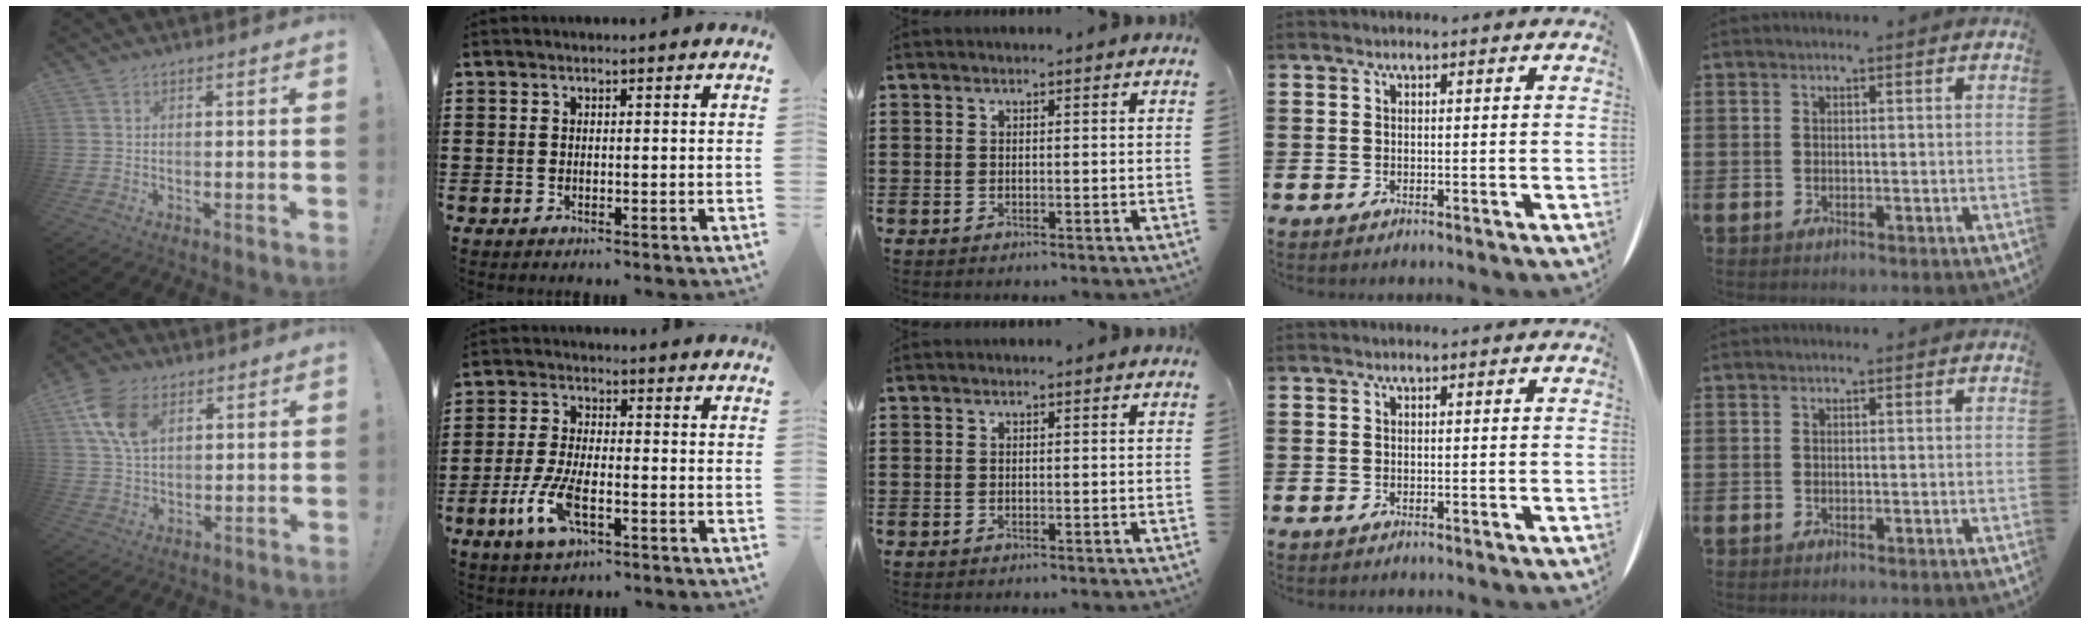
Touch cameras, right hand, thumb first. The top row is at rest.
{"thumb": {"total": 11.1, "force": [5.1, 6.8, 7.2], "torque": [-0.142, -0.008, 0.098]}, "index": {"total": 7.6, "force": [-3.2, 2.6, 6.5], "torque": [-0.152, -0.018, -0.060]}}